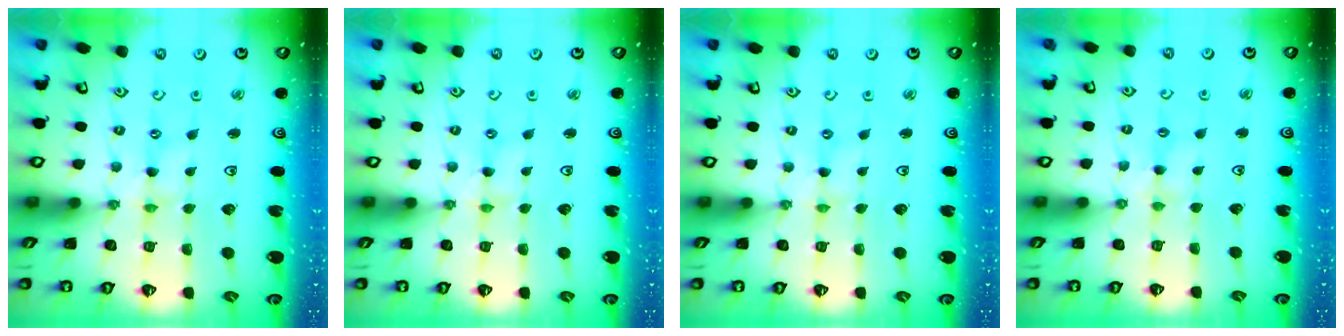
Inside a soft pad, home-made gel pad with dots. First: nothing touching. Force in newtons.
{"total": 1.7, "press": 1.7, "slide": 0.2}
{"total": 0.0}
{"total": 2.8, "press": 2.8, "slide": 0.4}